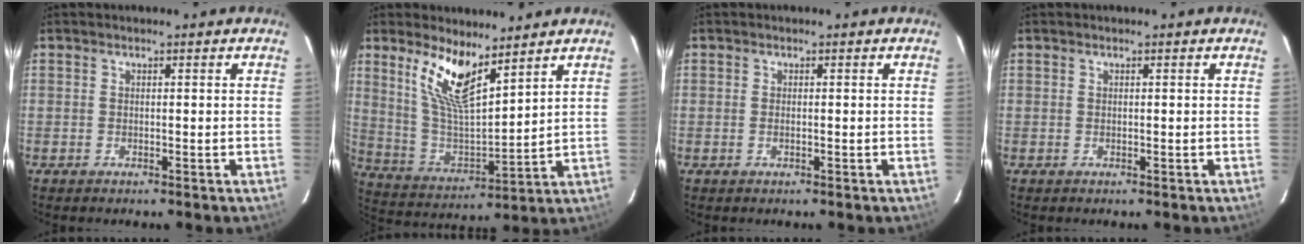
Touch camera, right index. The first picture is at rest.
{"total": 11.9, "force": [7.8, 3.3, 8.3], "torque": [-0.169, -0.005, 0.162]}
{"total": 0.6, "force": [-0.1, 0.1, 0.6], "torque": [-0.013, 0.002, -0.004]}
{"total": 0.0}